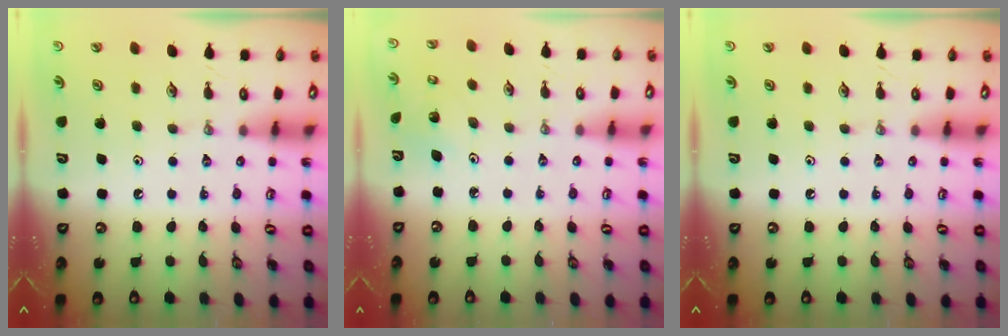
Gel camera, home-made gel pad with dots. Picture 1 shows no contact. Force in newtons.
{"total": 1.8, "press": 1.8, "slide": 0.1}
{"total": 0.0}